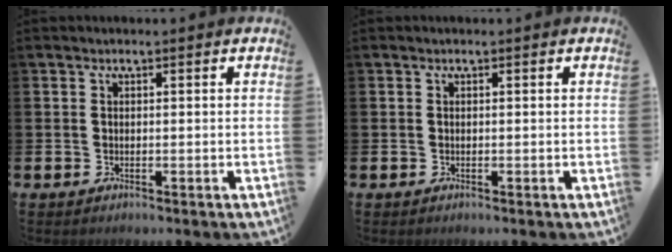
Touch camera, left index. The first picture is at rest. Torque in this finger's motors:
{"motor_torque": [-0.08, -0.06, 0.00, 0.01]}